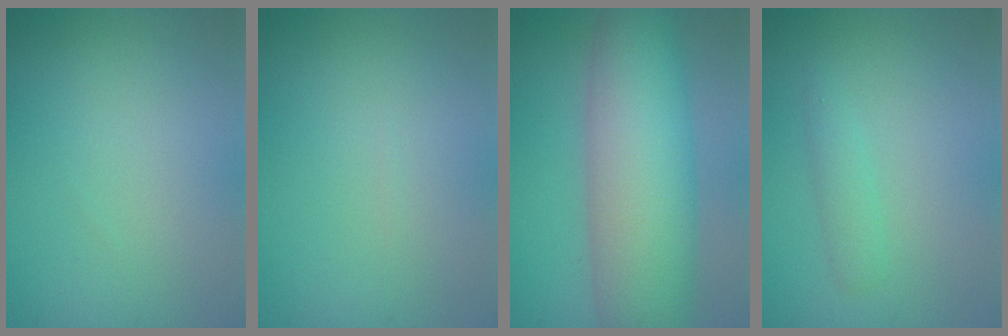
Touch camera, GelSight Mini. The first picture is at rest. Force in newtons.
{"total": 0.0}
{"total": 10.8, "press": 10.8, "slide": 0.7}
{"total": 1.4, "press": 1.4, "slide": 0.1}